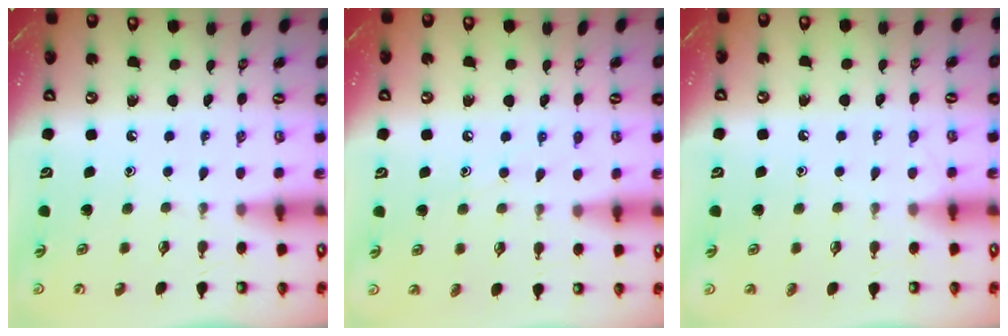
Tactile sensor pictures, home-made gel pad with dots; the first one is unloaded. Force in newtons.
{"total": 6.5, "press": 6.4, "slide": 0.7}
{"total": 3.0, "press": 3.0, "slide": 0.3}